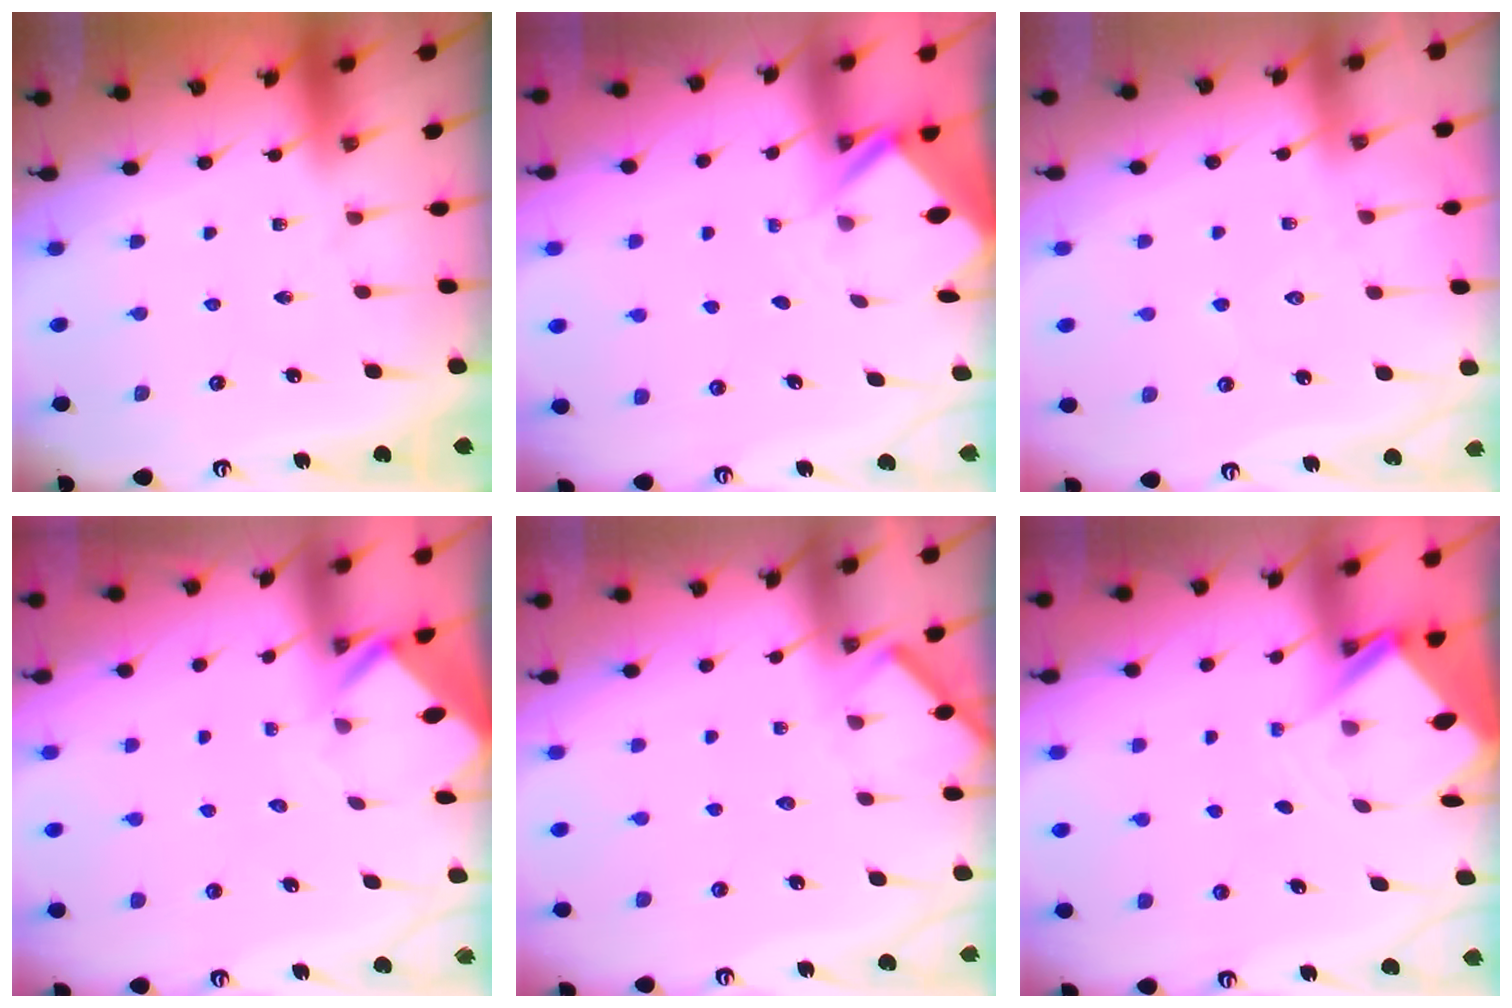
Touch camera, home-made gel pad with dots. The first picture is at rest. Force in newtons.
{"total": 2.4, "press": 2.4, "slide": 0.1}
{"total": 5.9, "press": 5.9, "slide": 0.7}
{"total": 3.1, "press": 3.1, "slide": 0.3}
{"total": 5.2, "press": 5.2, "slide": 0.6}
{"total": 4.3, "press": 4.3, "slide": 0.3}